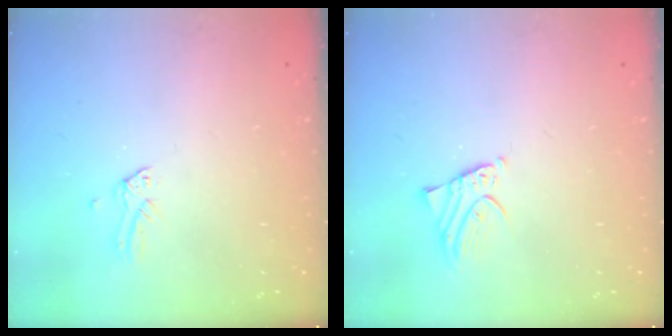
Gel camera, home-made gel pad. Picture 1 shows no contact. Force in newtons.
{"total": 1.9, "press": 1.9, "slide": 0.3}